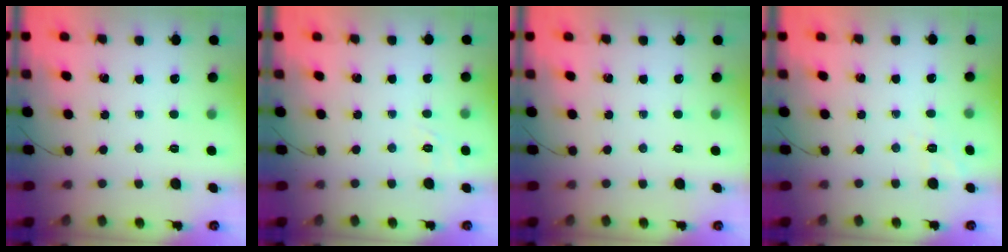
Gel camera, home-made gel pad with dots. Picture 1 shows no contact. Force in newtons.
{"total": 1.9, "press": 0.0, "slide": 1.9}
{"total": 0.0}
{"total": 3.8, "press": 3.1, "slide": 2.1}